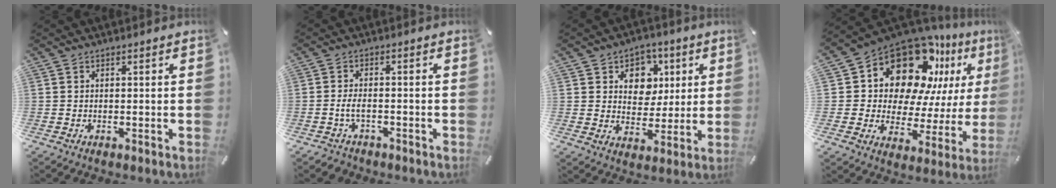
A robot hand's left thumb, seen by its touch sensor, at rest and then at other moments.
{"total": 3.6, "force": [-1.3, 2.0, 2.6], "torque": [-0.060, 0.004, -0.028]}
{"total": 9.5, "force": [3.1, 8.4, 3.3], "torque": [-0.049, -0.015, 0.056]}
{"total": 17.9, "force": [11.8, 10.5, 8.5], "torque": [-0.138, -0.098, 0.206]}